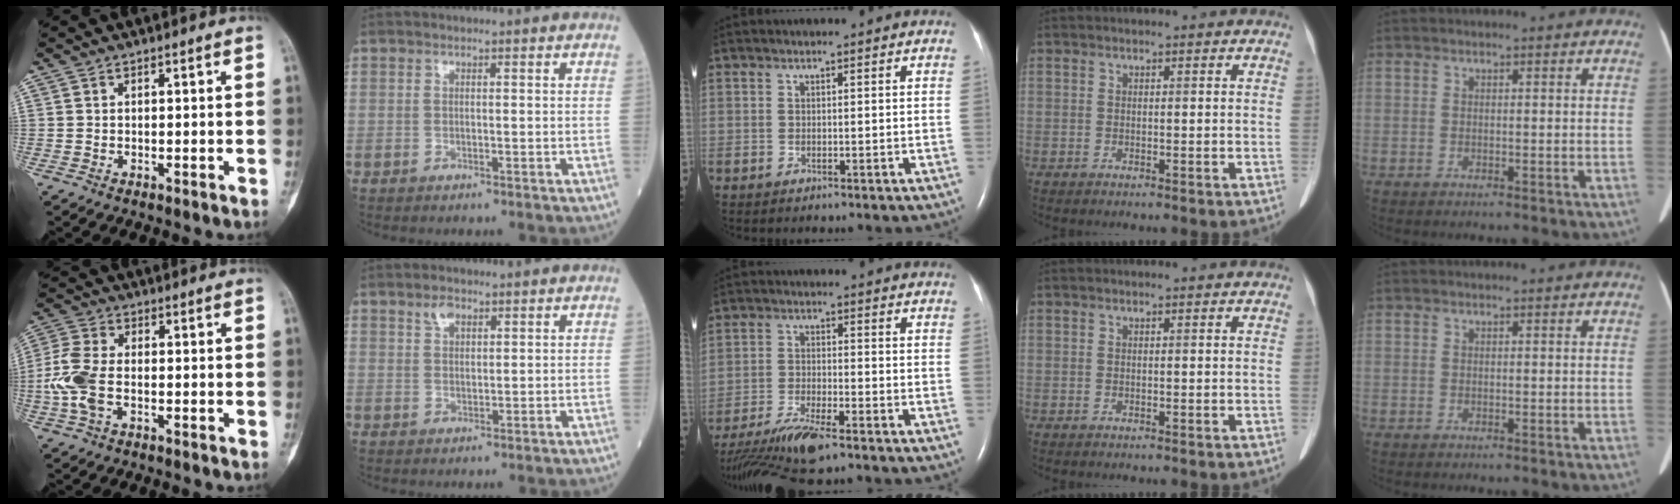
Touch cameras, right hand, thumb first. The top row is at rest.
{"thumb": {"total": 8.3, "force": [-1.7, 4.7, 6.7], "torque": [-0.167, 0.014, -0.038]}, "index": {"total": 2.3, "force": [1.6, 1.1, 1.2], "torque": [-0.025, 0.004, 0.034]}, "middle": {"total": 11.7, "force": [-9.5, 1.0, 6.8], "torque": [-0.129, -0.025, -0.163]}}